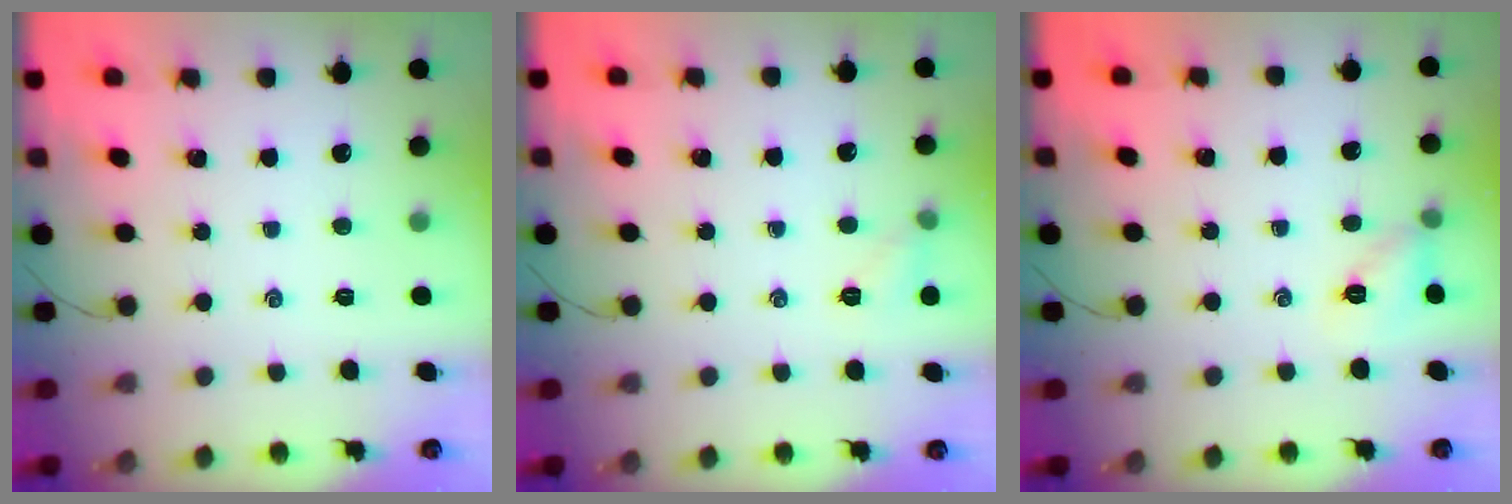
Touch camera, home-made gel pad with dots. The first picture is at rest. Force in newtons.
{"total": 5.3, "press": 5.0, "slide": 1.7}
{"total": 7.2, "press": 7.1, "slide": 0.9}